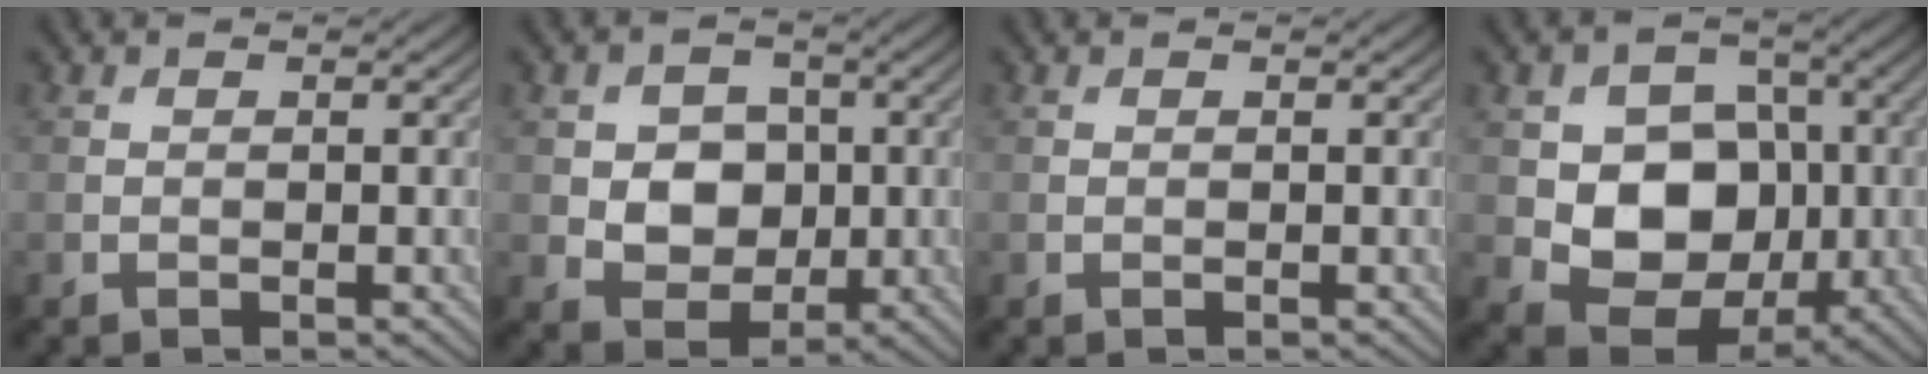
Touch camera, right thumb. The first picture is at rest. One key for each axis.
{"total": 5.9, "fx": 0.2, "fy": 5.1, "fz": 3.0, "tx": -0.067, "ty": -0.001, "tz": -0.005}
{"total": 0.0}
{"total": 9.6, "fx": -0.6, "fy": 7.8, "fz": 5.6, "tx": -0.114, "ty": -0.017, "tz": -0.017}